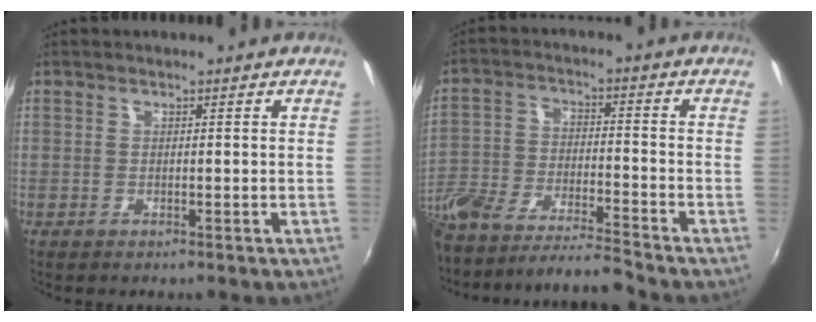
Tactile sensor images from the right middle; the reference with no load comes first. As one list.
[{"total": 14.3, "force": [-12.2, 1.7, 7.3], "torque": [-0.161, -0.030, -0.223]}]